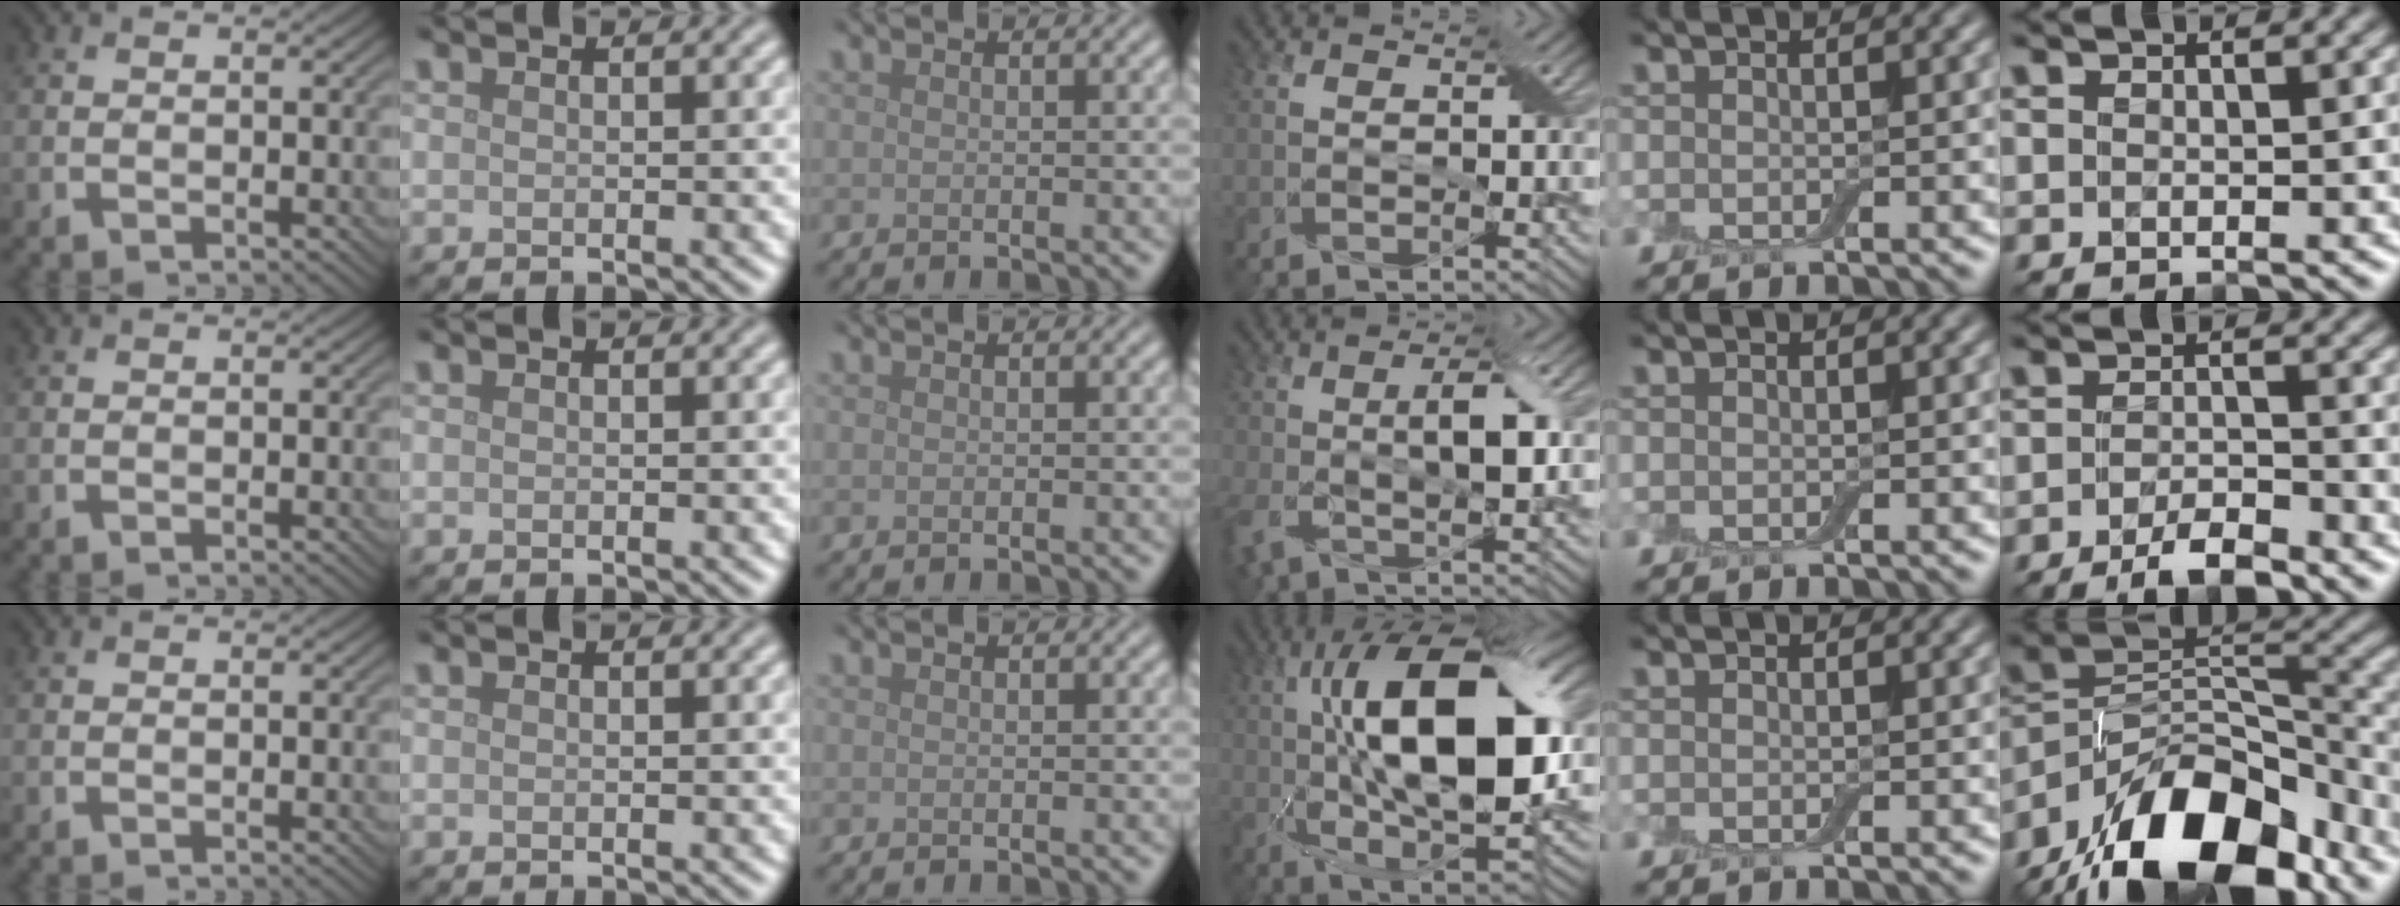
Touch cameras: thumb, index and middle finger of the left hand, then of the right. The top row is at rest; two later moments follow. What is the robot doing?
{"motion": "close", "object": "airpods case & airpods"}